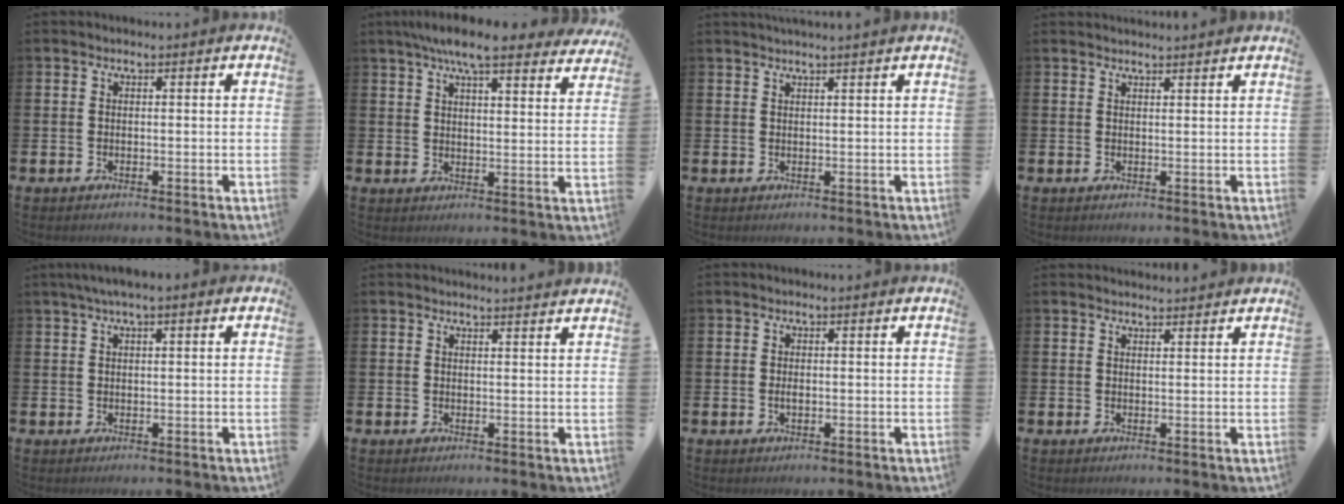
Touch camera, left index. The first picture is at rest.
{"total": 8.0, "force": [7.2, 1.3, 3.3], "torque": [-0.070, -0.029, 0.129]}
{"total": 1.4, "force": [1.4, -0.2, 0.2], "torque": [0.003, -0.005, 0.024]}
{"total": 1.5, "force": [1.5, -0.1, 0.0], "torque": [0.012, -0.011, 0.024]}
{"total": 2.1, "force": [1.2, 0.3, 1.7], "torque": [-0.024, 0.001, 0.018]}
{"total": 1.6, "force": [1.6, -0.1, -0.1], "torque": [0.013, -0.013, 0.027]}
{"total": 0.9, "force": [0.0, 0.4, 0.8], "torque": [-0.019, 0.003, 0.000]}
{"total": 1.6, "force": [1.6, 0.2, 0.0], "torque": [0.010, -0.008, 0.026]}